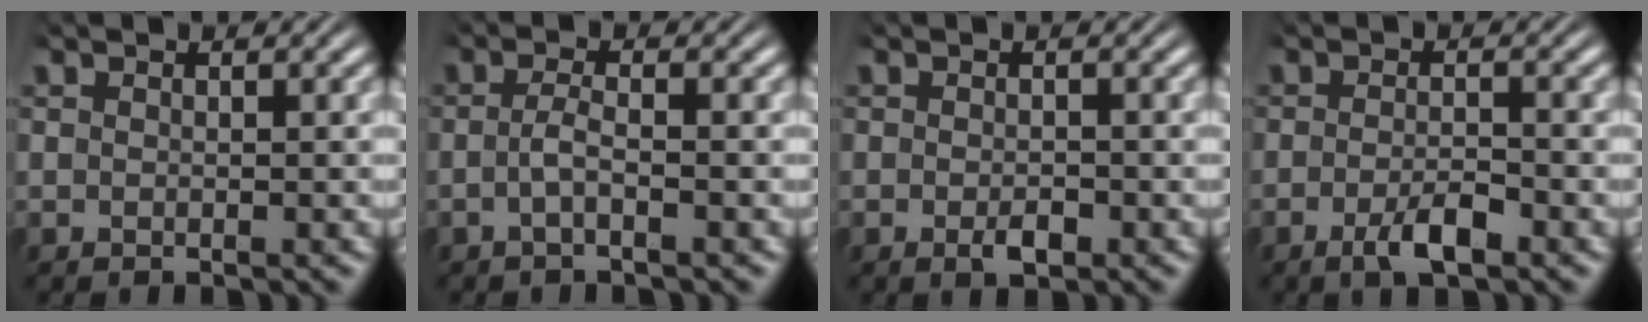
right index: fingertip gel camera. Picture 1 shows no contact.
{"total": 1.8, "force": [-1.1, -0.2, 1.4], "torque": [-0.032, -0.005, -0.019]}
{"total": 1.5, "force": [-0.9, 0.7, 1.1], "torque": [-0.019, -0.005, -0.014]}
{"total": 2.8, "force": [-1.8, 0.8, 2.0], "torque": [-0.036, -0.004, -0.035]}